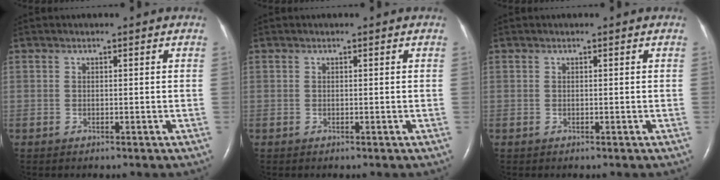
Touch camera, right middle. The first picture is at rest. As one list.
[{"total": 0.0}, {"total": 0.0}]